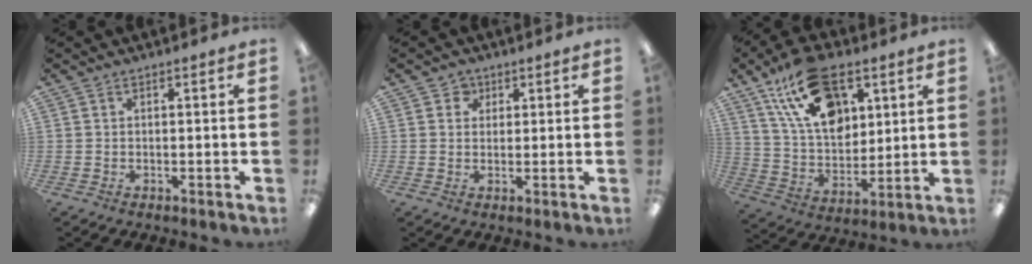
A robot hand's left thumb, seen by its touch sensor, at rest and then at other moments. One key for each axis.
{"total": 2.7, "fx": 1.4, "fy": 2.3, "fz": 0.4, "tx": -0.006, "ty": 0.003, "tz": 0.022}
{"total": 20.0, "fx": 10.5, "fy": 11.8, "fz": 12.2, "tx": -0.215, "ty": -0.026, "tz": 0.195}